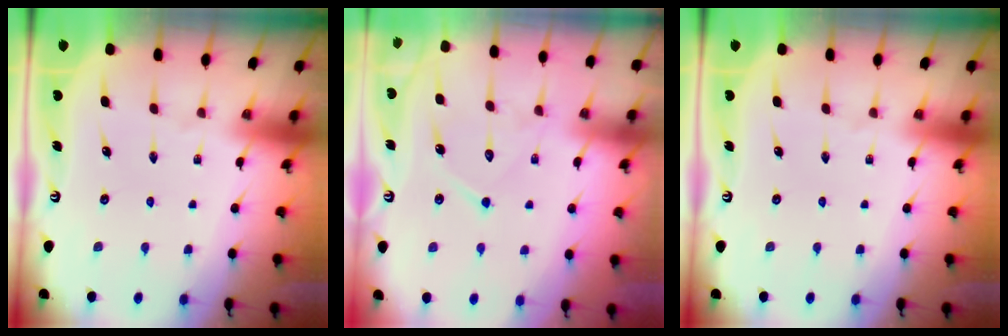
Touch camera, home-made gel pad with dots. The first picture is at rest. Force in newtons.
{"total": 11.2, "press": 11.2, "slide": 1.0}
{"total": 0.0}